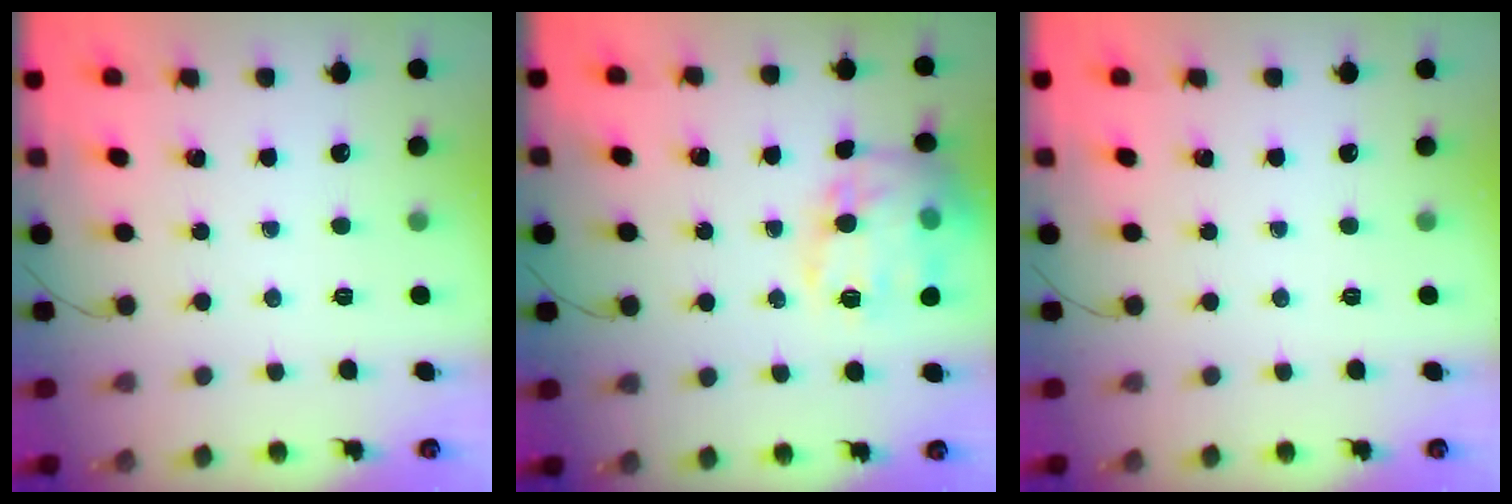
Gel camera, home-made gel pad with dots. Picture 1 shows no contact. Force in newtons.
{"total": 19.4, "press": 19.3, "slide": 1.6}
{"total": 0.0}